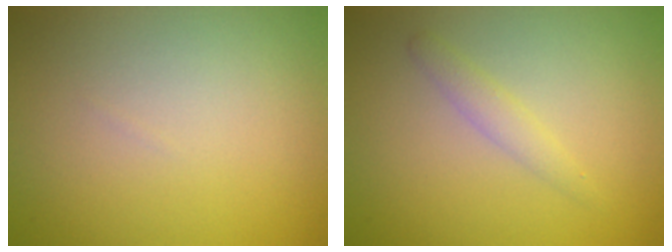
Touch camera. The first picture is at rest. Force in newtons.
{"total": 1.4, "press": 1.4, "slide": 0.0}